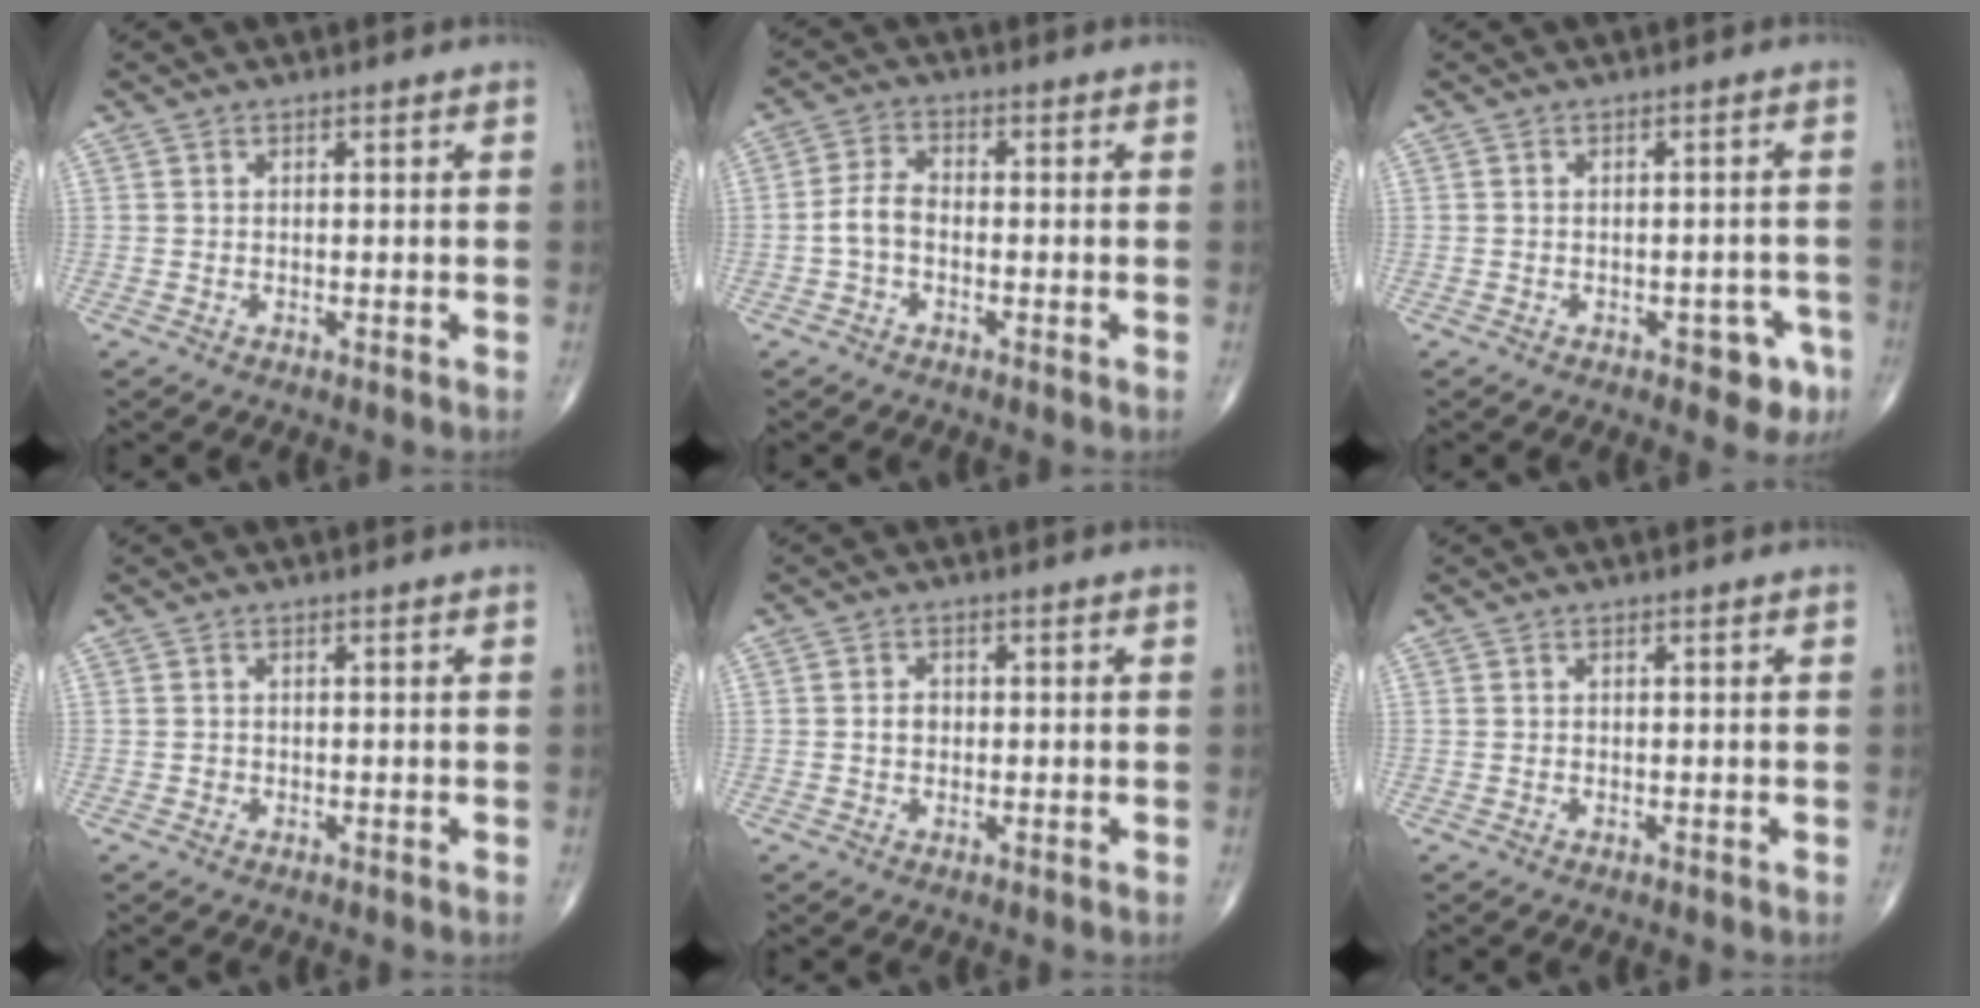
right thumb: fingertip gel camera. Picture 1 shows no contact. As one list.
[{"total": 4.2, "force": [-1.2, 2.6, 3.1], "torque": [-0.061, 0.018, -0.030]}, {"total": 4.8, "force": [-2.4, 2.6, 3.2], "torque": [-0.011, 0.014, -0.026]}, {"total": 0.6, "force": [-0.1, 0.5, 0.1], "torque": [-0.001, 0.002, -0.001]}, {"total": 2.1, "force": [0.0, 1.7, 1.2], "torque": [-0.014, 0.008, -0.001]}, {"total": 0.0}]